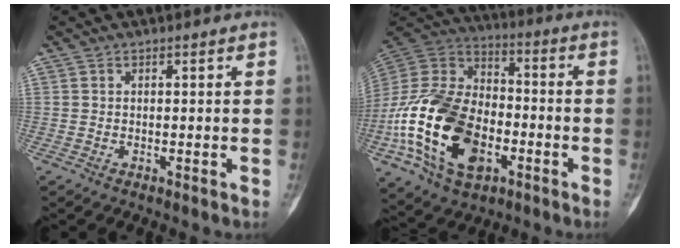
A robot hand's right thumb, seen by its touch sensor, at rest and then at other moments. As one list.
[{"total": 25.1, "force": [-7.6, 15.5, 18.2], "torque": [-0.350, 0.033, -0.129]}]